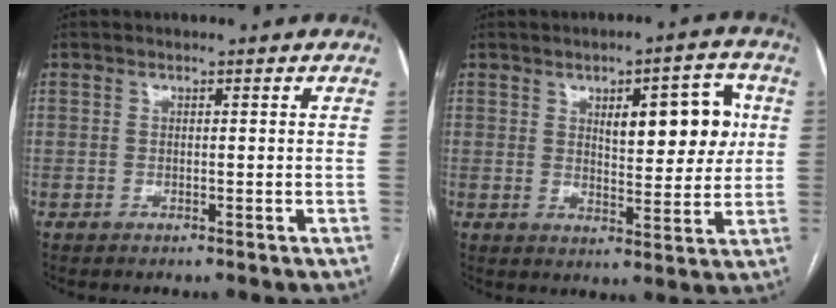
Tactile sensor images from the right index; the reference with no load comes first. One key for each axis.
{"total": 9.8, "fx": 2.7, "fy": 3.4, "fz": 8.8, "tx": -0.117, "ty": 0.014, "tz": 0.043}